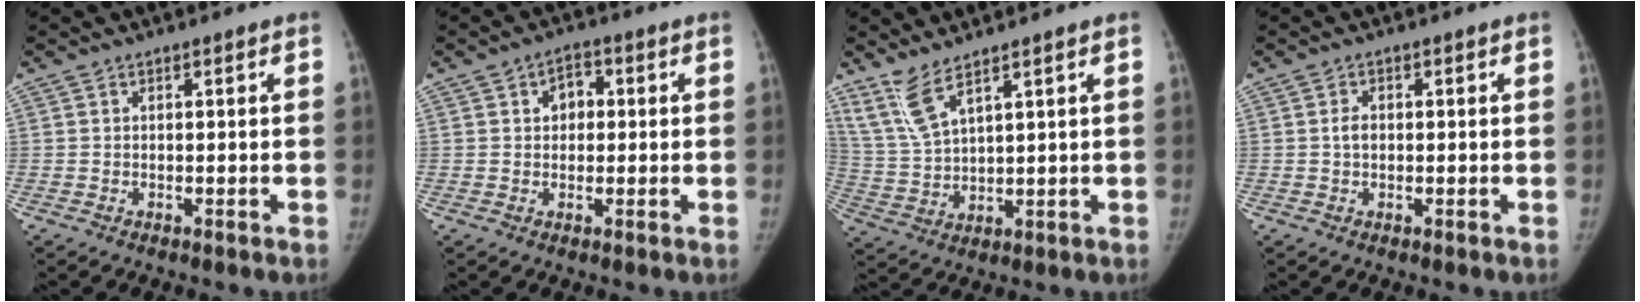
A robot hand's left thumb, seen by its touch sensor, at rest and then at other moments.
{"total": 4.1, "force": [0.7, 3.2, 2.6], "torque": [-0.014, 0.008, 0.006]}
{"total": 7.5, "force": [5.5, 1.4, 4.9], "torque": [-0.115, -0.032, 0.132]}
{"total": 1.8, "force": [0.0, 1.3, 1.2], "torque": [-0.018, 0.005, -0.002]}